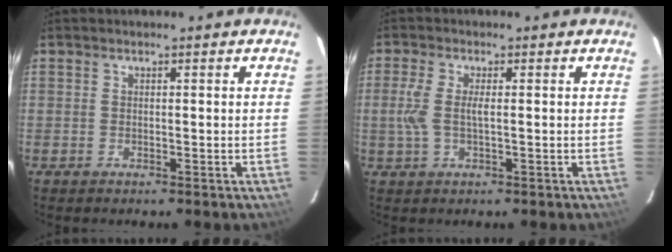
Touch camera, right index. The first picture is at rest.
{"total": 4.4, "force": [0.1, 1.4, 4.2], "torque": [-0.095, 0.002, 0.003]}